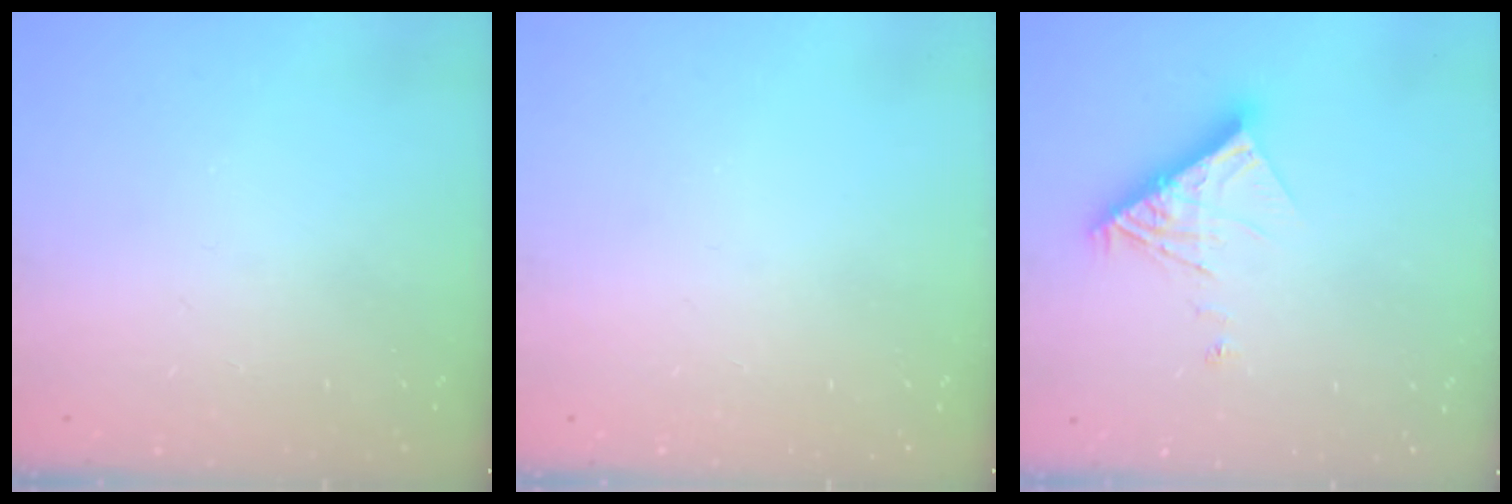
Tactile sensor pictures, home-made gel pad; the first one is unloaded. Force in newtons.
{"total": 0.0}
{"total": 10.3, "press": 10.2, "slide": 0.9}